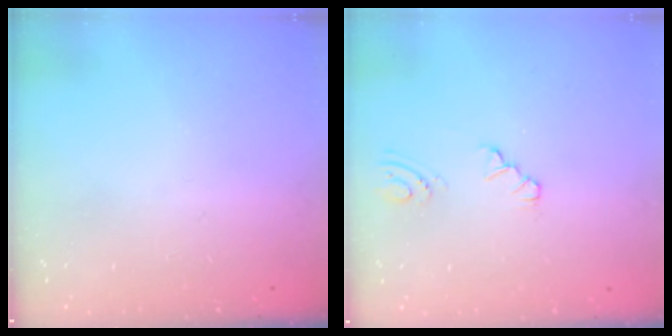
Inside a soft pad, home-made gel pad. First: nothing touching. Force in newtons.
{"total": 2.8, "press": 2.8, "slide": 0.1}